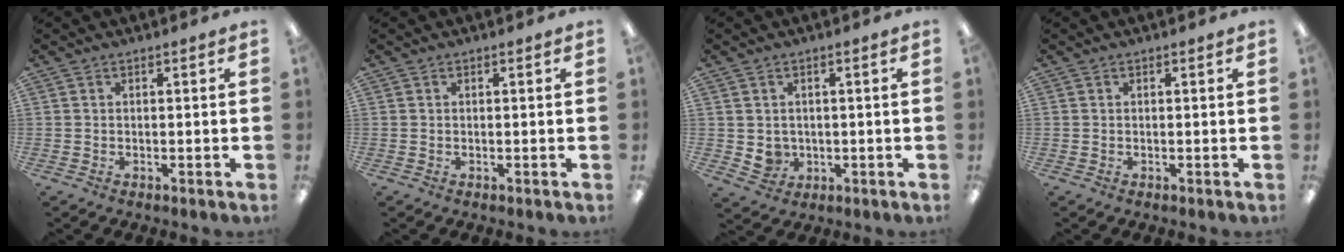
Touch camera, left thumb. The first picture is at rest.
{"total": 0.0}
{"total": 3.5, "force": [0.4, 3.3, 0.9], "torque": [-0.015, 0.002, 0.011]}
{"total": 0.0}